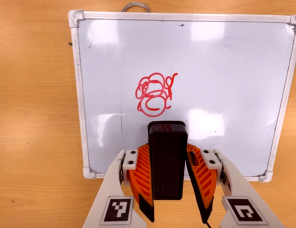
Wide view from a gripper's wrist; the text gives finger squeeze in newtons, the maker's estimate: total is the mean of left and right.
{"total": 6.0, "left": 4.7, "right": 7.2}